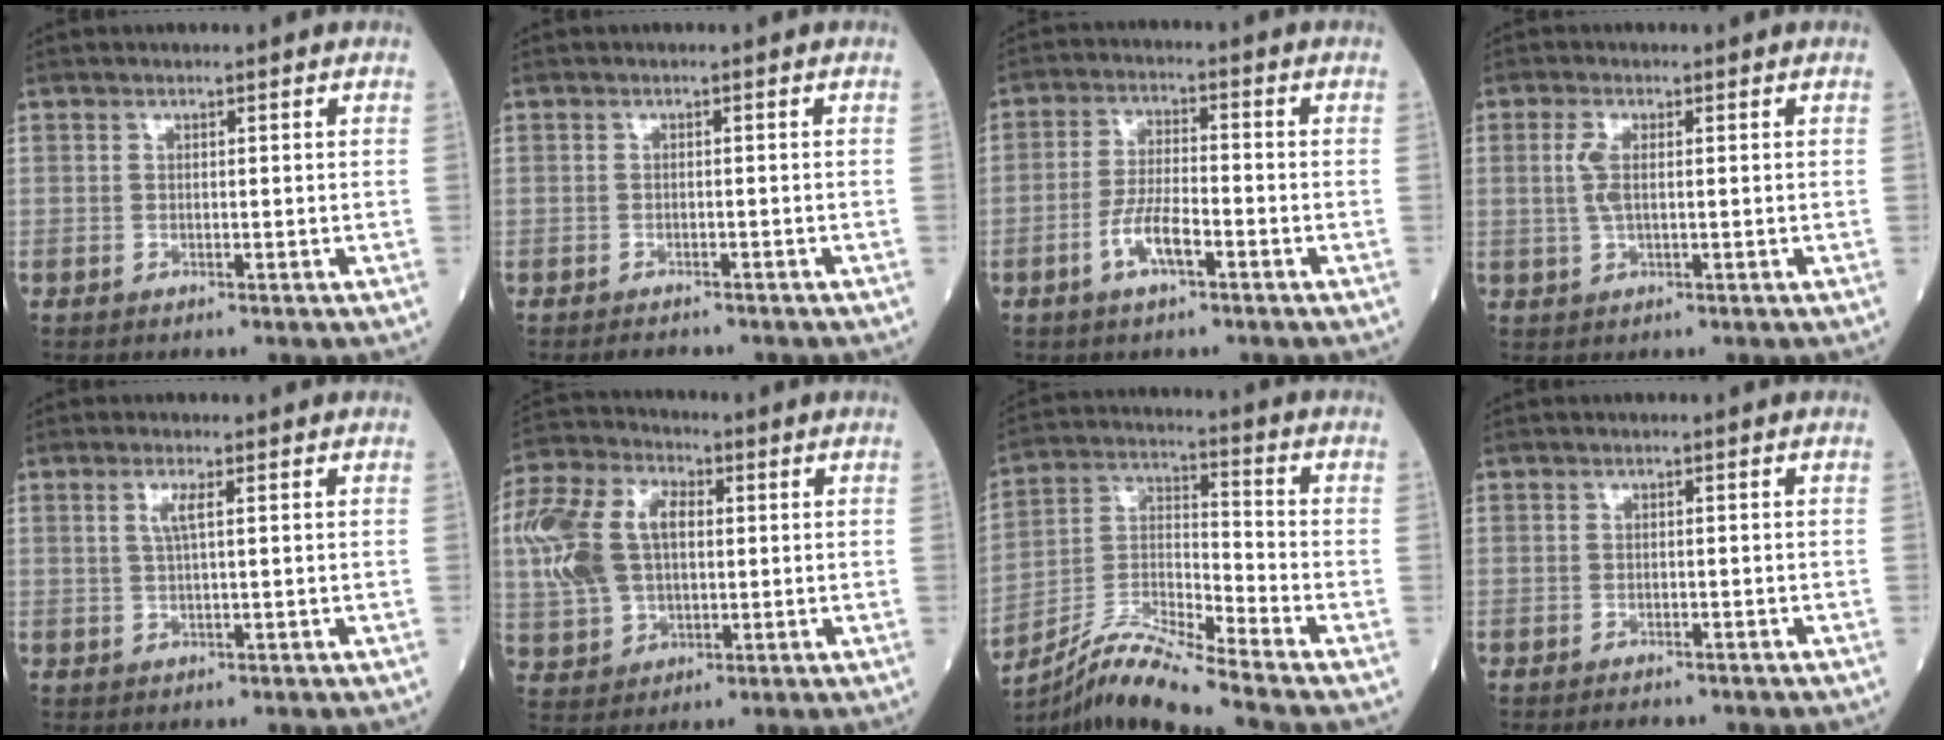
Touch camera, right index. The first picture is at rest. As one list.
[{"total": 2.2, "force": [-2.0, 0.7, 0.7], "torque": [-0.013, -0.003, -0.022]}, {"total": 5.9, "force": [-2.8, 1.5, 4.9], "torque": [-0.094, 0.003, -0.054]}, {"total": 3.1, "force": [0.5, 1.1, 2.8], "torque": [-0.069, 0.002, 0.012]}, {"total": 2.2, "force": [0.7, -0.1, 2.0], "torque": [-0.047, 0.002, 0.013]}, {"total": 13.9, "force": [1.9, 9.0, 10.4], "torque": [-0.243, 0.035, 0.039]}, {"total": 11.3, "force": [-10.1, -1.5, 5.0], "torque": [-0.108, -0.002, -0.188]}, {"total": 2.3, "force": [-2.1, 0.7, 0.8], "torque": [-0.013, -0.004, -0.022]}]